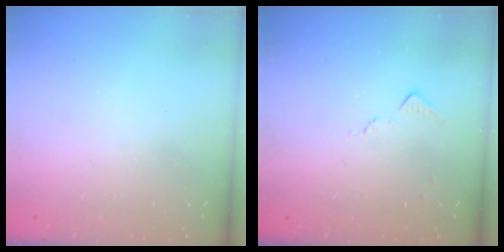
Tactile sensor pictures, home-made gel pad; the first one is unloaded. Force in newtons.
{"total": 6.0, "press": 5.9, "slide": 0.8}